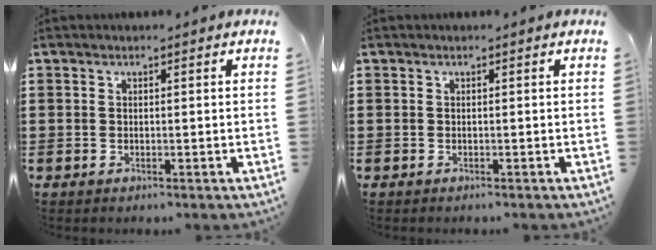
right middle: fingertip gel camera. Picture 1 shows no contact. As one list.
[{"total": 0.0}]